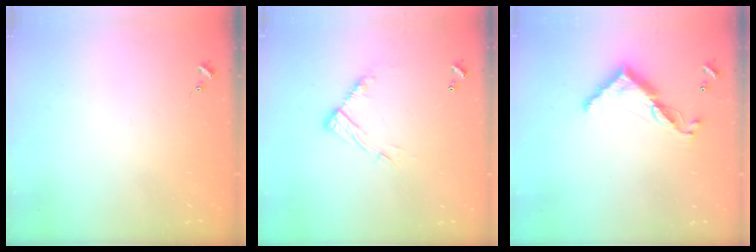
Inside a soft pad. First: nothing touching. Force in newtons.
{"total": 10.6, "press": 10.6, "slide": 0.4}
{"total": 11.0, "press": 11.0, "slide": 0.4}